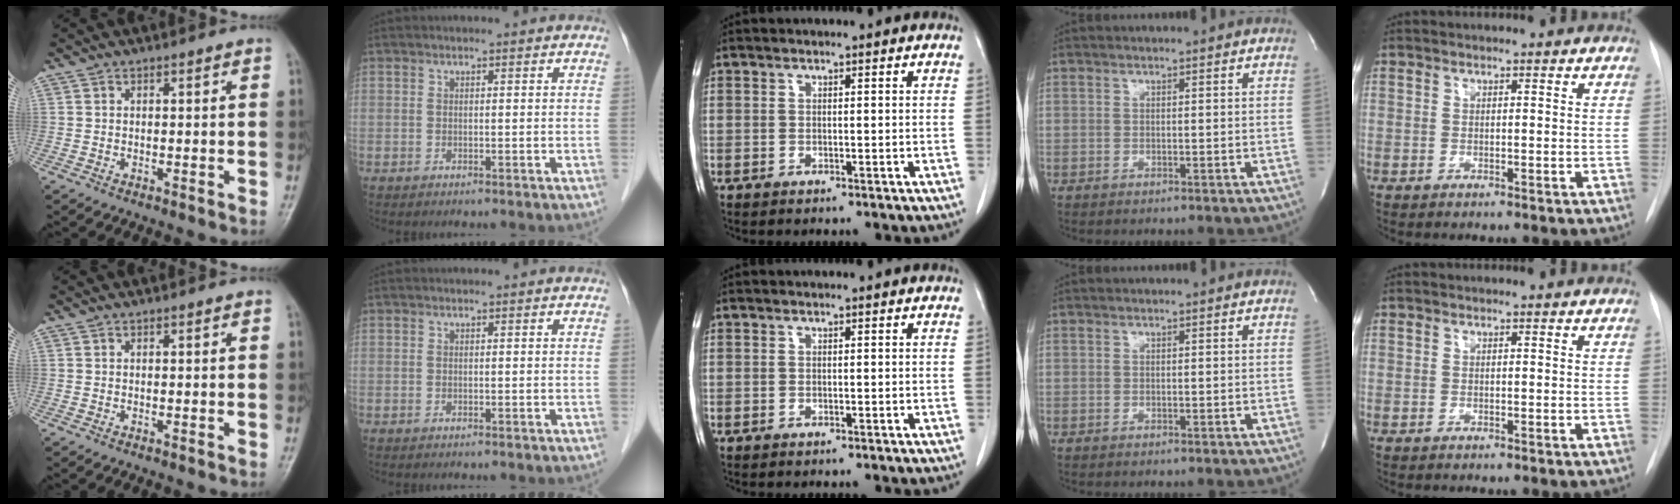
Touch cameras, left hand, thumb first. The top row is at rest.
{}